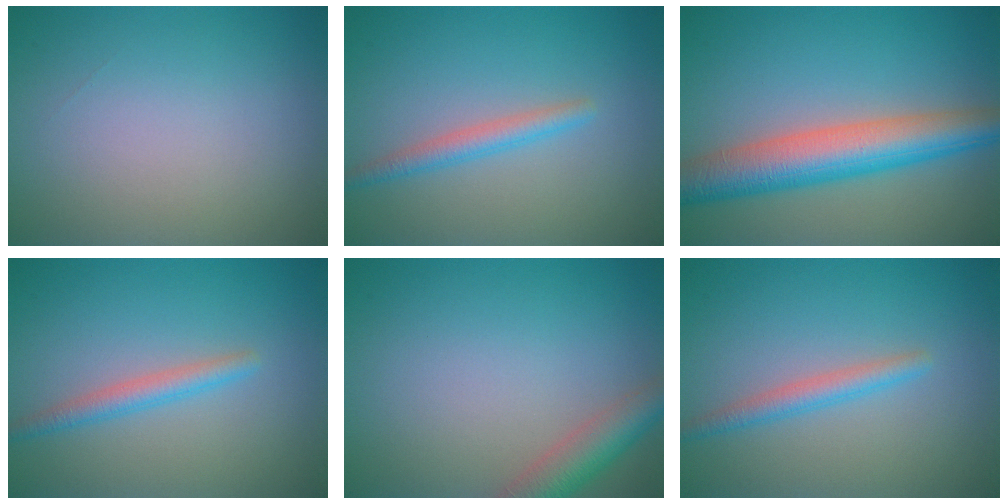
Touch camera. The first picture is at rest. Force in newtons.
{"total": 2.1, "press": 2.1, "slide": 0.1}
{"total": 7.7, "press": 7.7, "slide": 0.2}
{"total": 2.1, "press": 2.1, "slide": 0.1}
{"total": 3.8, "press": 3.8, "slide": 0.2}
{"total": 2.1, "press": 2.1, "slide": 0.1}